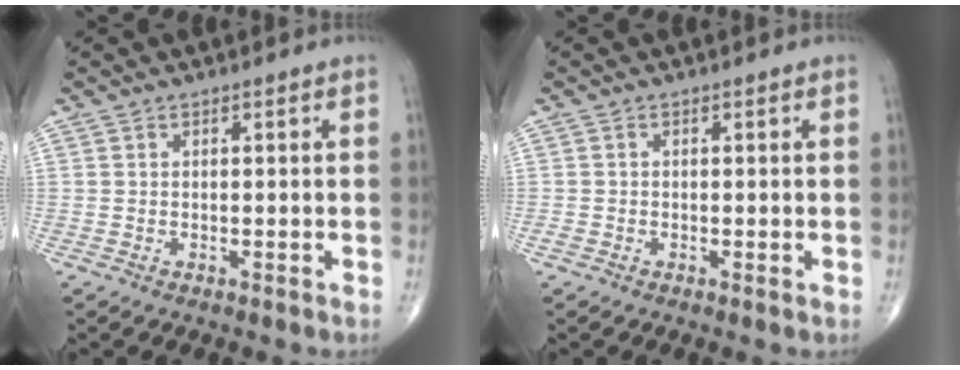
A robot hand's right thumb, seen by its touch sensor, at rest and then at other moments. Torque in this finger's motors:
{"motor_torque": [0.22, 0.02, -0.06, -0.16, 0.02]}